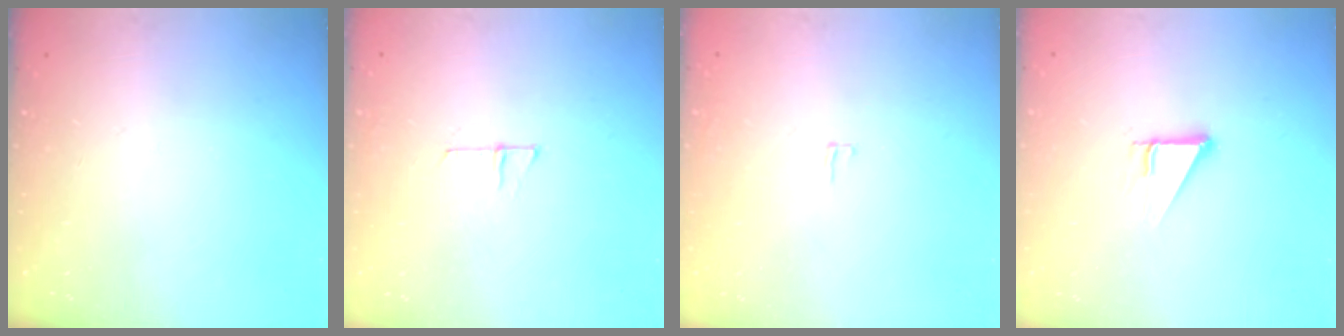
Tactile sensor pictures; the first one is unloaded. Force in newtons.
{"total": 4.5, "press": 4.5, "slide": 0.4}
{"total": 2.0, "press": 2.0, "slide": 0.2}
{"total": 2.5, "press": 2.5, "slide": 0.1}